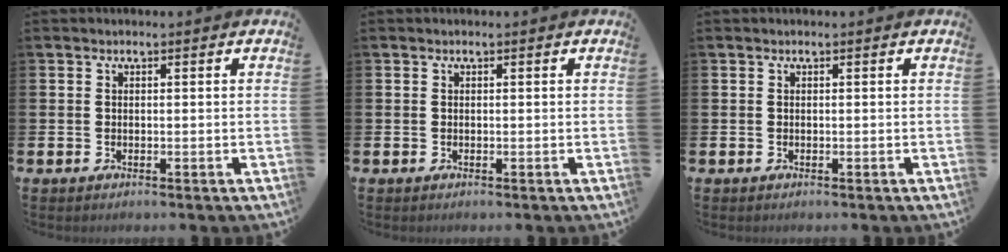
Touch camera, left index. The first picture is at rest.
{"total": 0.0}
{"total": 0.0}